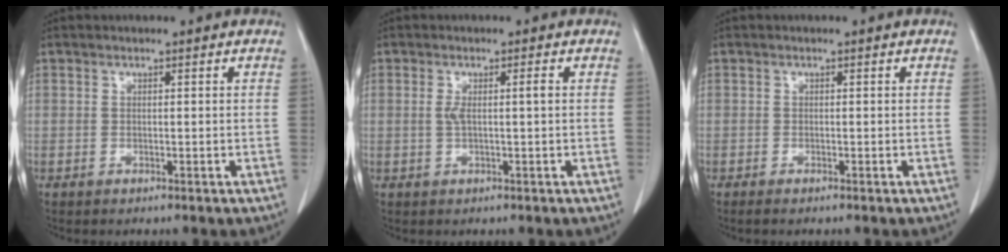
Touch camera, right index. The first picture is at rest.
{"total": 2.2, "force": [0.1, 0.0, 2.2], "torque": [-0.044, 0.007, 0.004]}
{"total": 1.0, "force": [-0.8, 0.0, 0.5], "torque": [-0.013, -0.003, -0.012]}